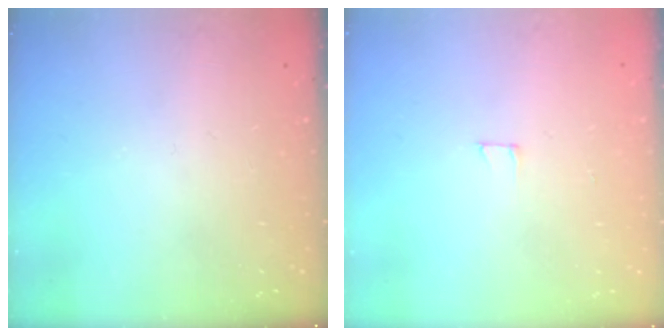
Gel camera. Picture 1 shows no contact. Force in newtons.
{"total": 2.5, "press": 2.5, "slide": 0.2}